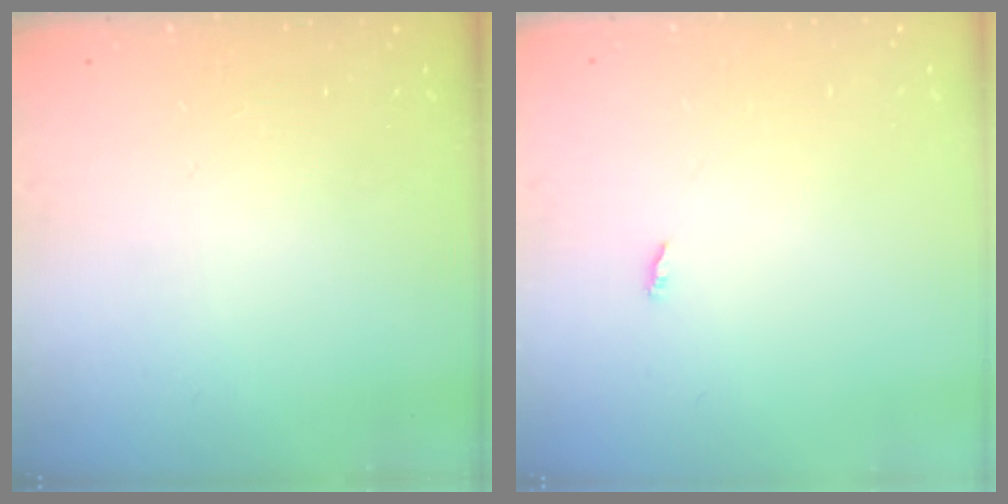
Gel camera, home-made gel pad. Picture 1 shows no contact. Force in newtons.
{"total": 1.8, "press": 1.8, "slide": 0.2}